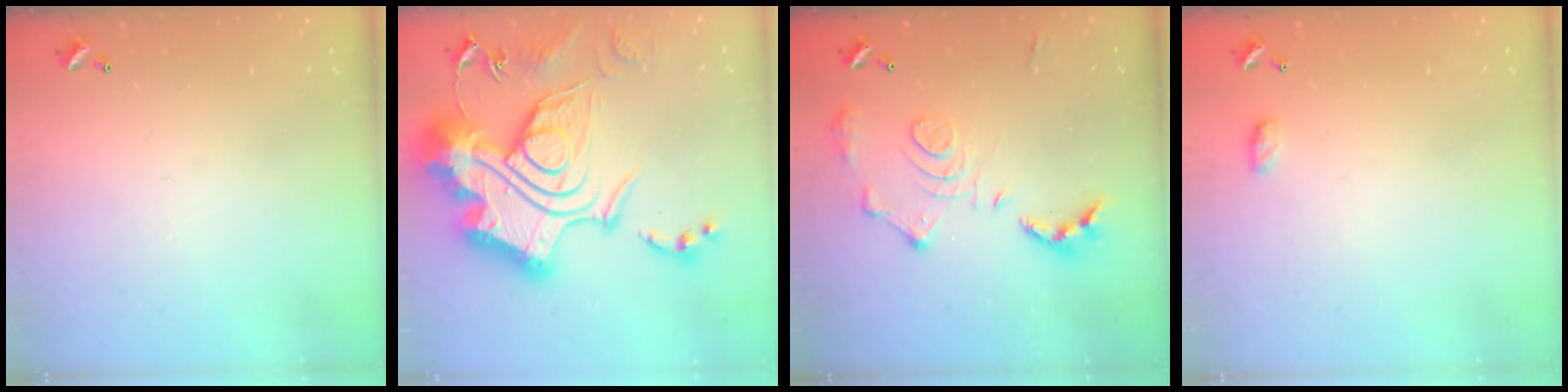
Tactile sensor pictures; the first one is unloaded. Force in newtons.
{"total": 1.1, "press": 1.1, "slide": 0.0}
{"total": 14.2, "press": 14.1, "slide": 1.2}
{"total": 3.4, "press": 3.4, "slide": 0.5}